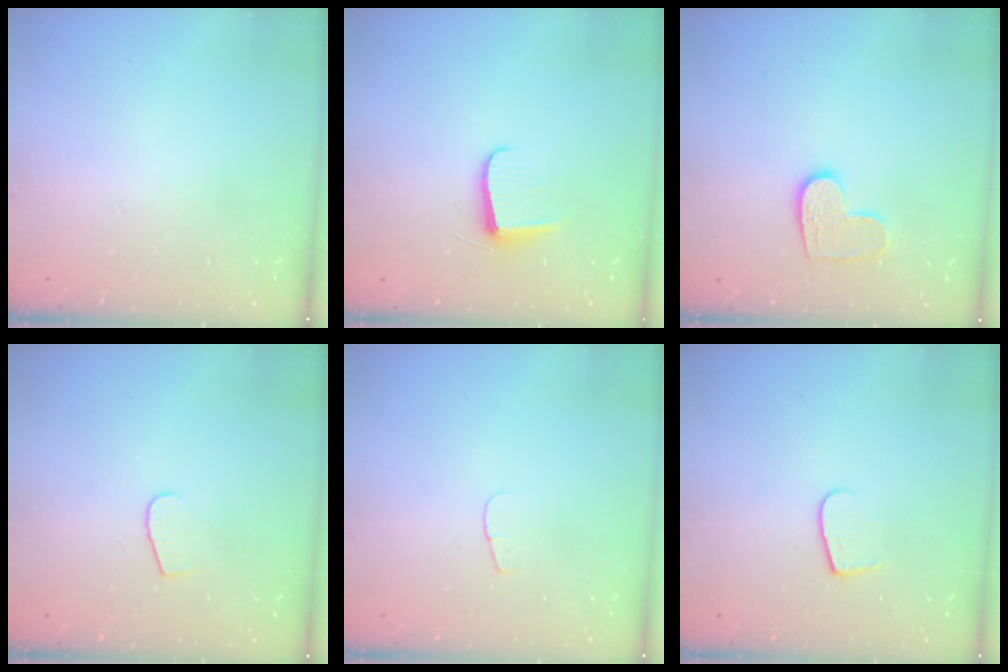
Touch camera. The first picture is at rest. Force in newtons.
{"total": 6.2, "press": 6.2, "slide": 0.7}
{"total": 8.9, "press": 8.9, "slide": 0.5}
{"total": 4.6, "press": 4.5, "slide": 0.4}
{"total": 4.1, "press": 4.1, "slide": 0.4}
{"total": 5.5, "press": 5.5, "slide": 0.5}